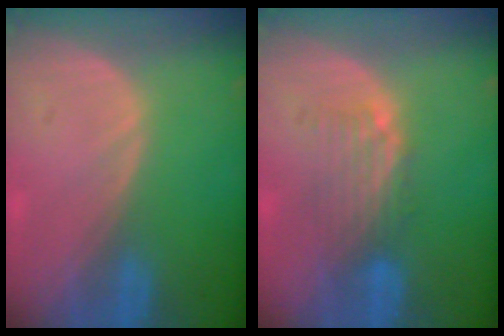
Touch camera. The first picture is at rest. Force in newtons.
{"total": 5.0, "press": 4.2, "slide": 2.7}